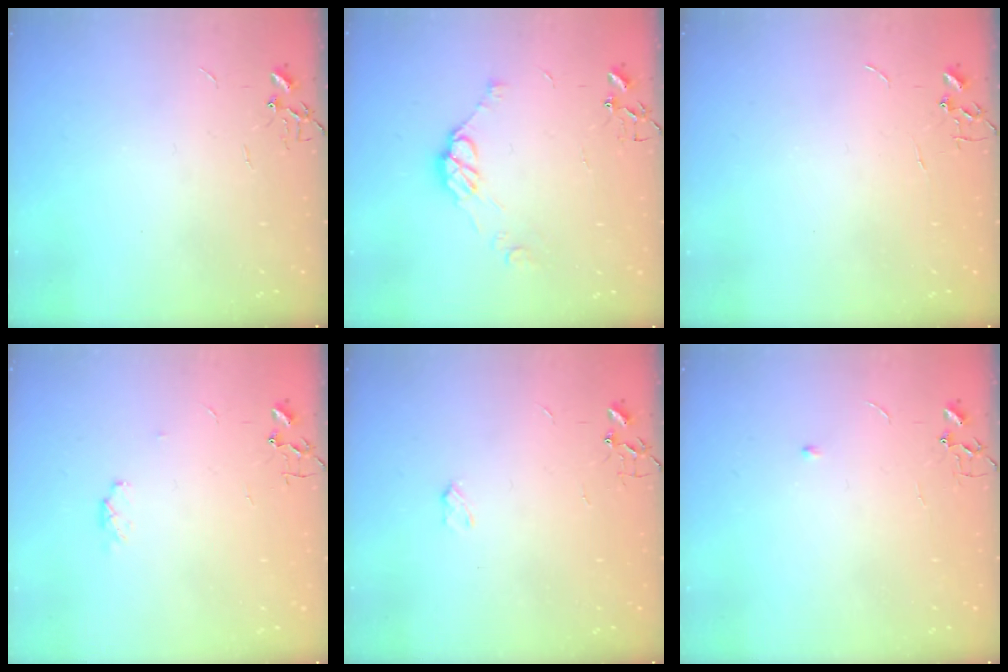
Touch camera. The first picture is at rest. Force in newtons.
{"total": 9.0, "press": 9.0, "slide": 0.7}
{"total": 0.0}
{"total": 3.9, "press": 3.8, "slide": 0.8}
{"total": 2.5, "press": 2.4, "slide": 0.4}
{"total": 3.4, "press": 3.3, "slide": 0.6}